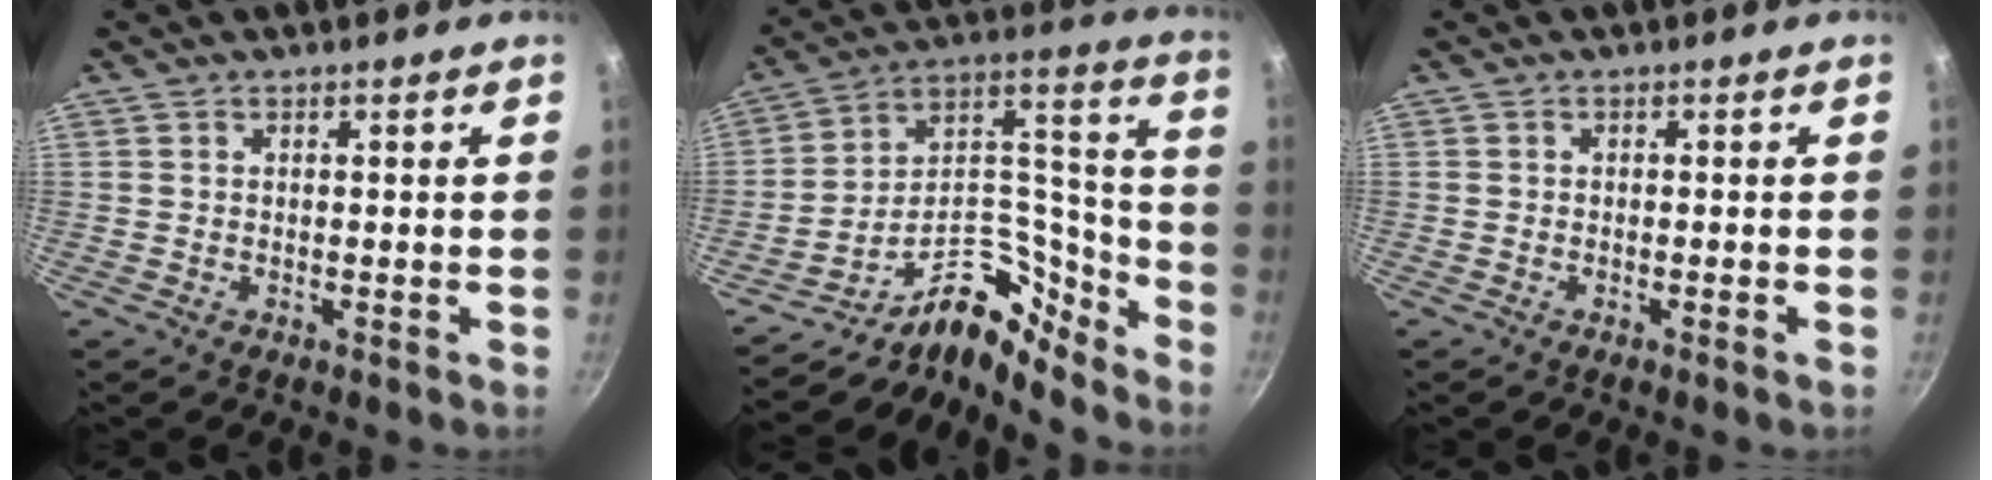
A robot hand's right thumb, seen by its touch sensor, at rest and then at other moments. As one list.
[{"total": 14.7, "force": [-13.0, 5.0, 4.4], "torque": [-0.011, 0.143, -0.241]}, {"total": 0.8, "force": [-0.5, 0.0, 0.7], "torque": [-0.019, 0.005, -0.010]}]